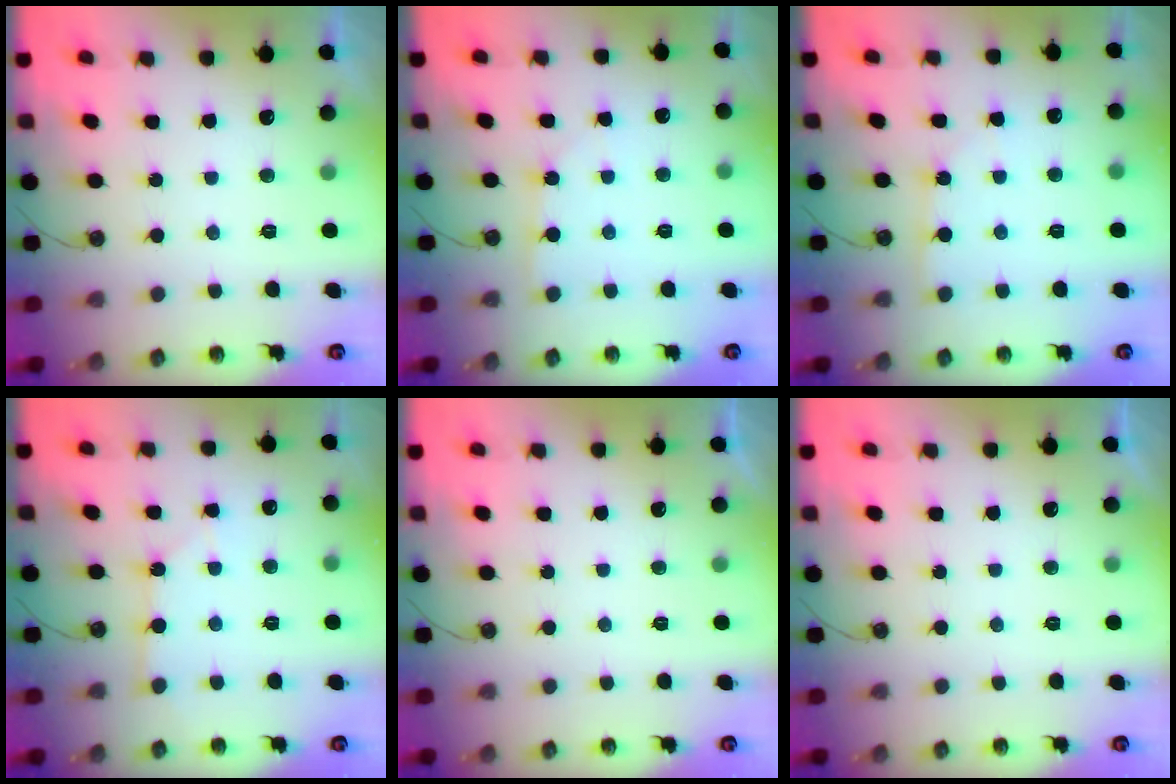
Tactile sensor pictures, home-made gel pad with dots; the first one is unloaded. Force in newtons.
{"total": 1.9, "press": 1.9, "slide": 0.2}
{"total": 2.6, "press": 2.6, "slide": 0.3}
{"total": 2.3, "press": 2.2, "slide": 0.3}
{"total": 0.0}
{"total": 0.0}